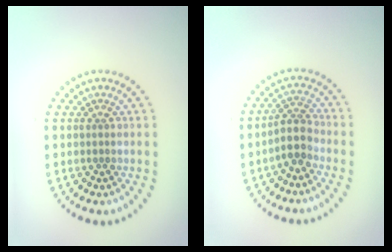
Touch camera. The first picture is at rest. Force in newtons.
{"total": 2.5, "press": 1.9, "slide": 1.6}